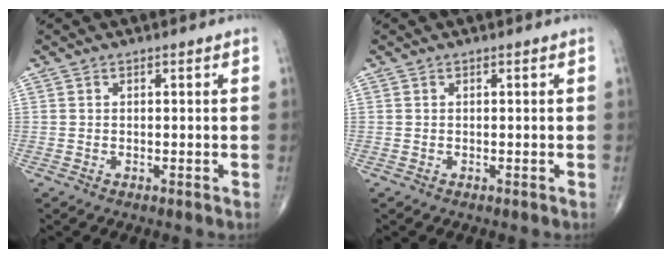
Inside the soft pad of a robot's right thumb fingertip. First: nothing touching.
{"total": 0.0}